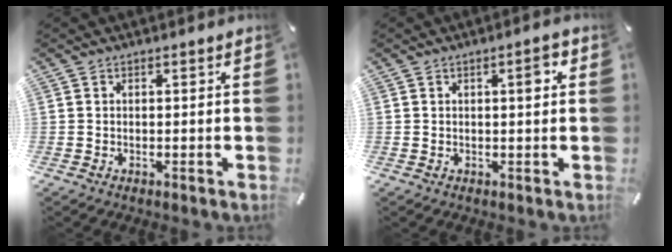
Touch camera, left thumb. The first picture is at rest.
{"total": 3.3, "force": [1.1, 0.9, 3.0], "torque": [-0.035, -0.003, 0.009]}